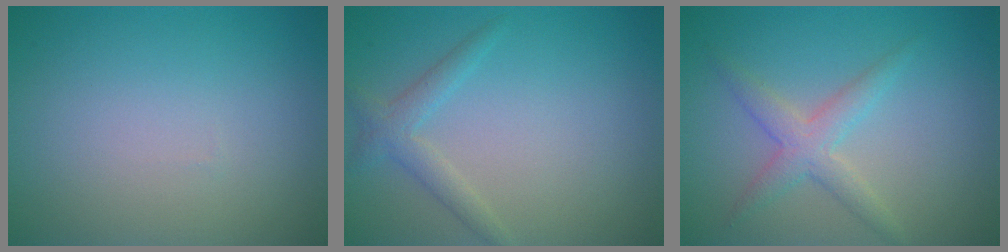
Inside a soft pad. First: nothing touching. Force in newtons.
{"total": 2.0, "press": 2.0, "slide": 0.1}
{"total": 2.8, "press": 2.8, "slide": 0.1}